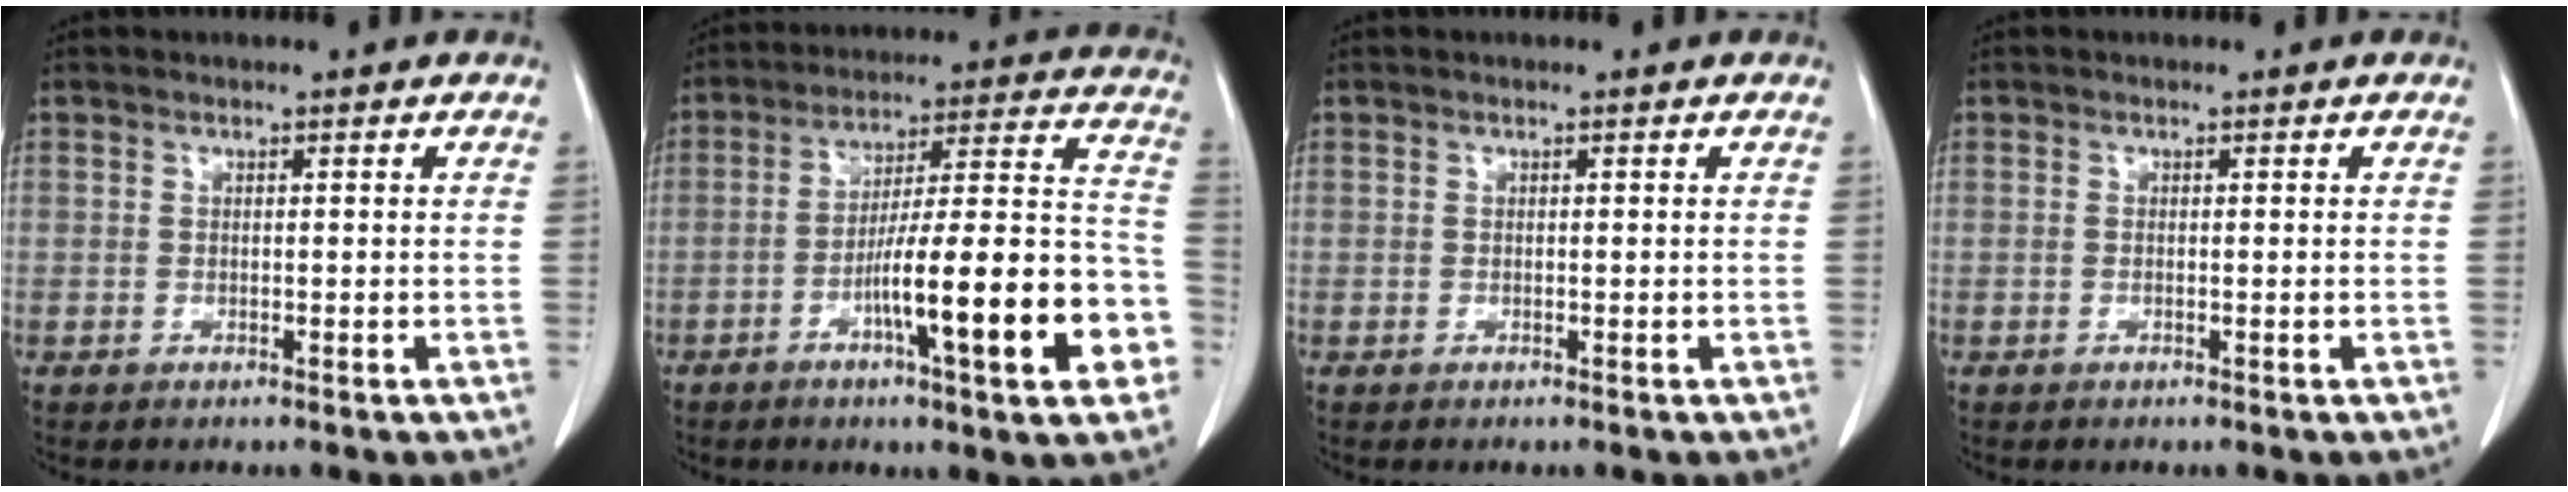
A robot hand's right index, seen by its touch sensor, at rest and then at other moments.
{"total": 19.6, "force": [-7.0, 2.1, 18.1], "torque": [-0.231, 0.021, -0.101]}
{"total": 0.0}
{"total": 0.0}